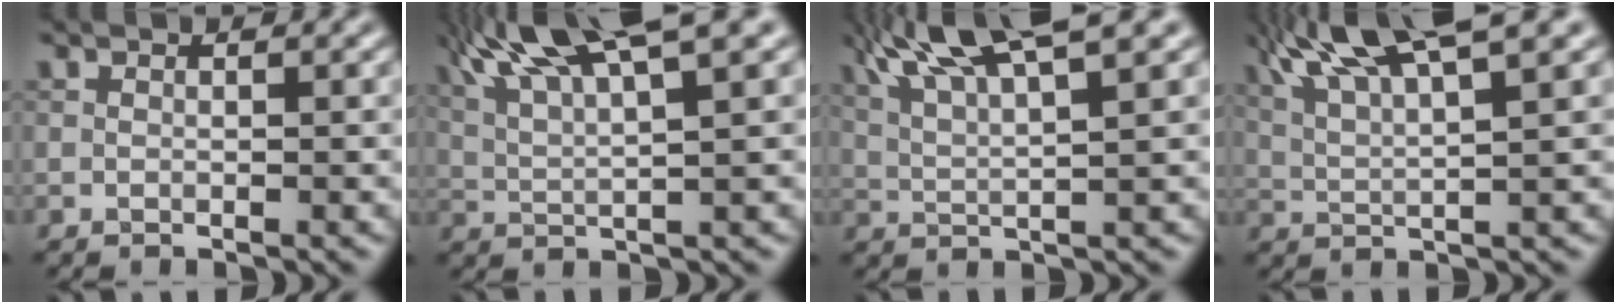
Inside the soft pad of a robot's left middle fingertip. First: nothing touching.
{"total": 11.1, "force": [6.8, 2.5, 8.3], "torque": [-0.142, 0.030, 0.102]}
{"total": 8.8, "force": [5.2, 1.8, 6.8], "torque": [-0.114, 0.023, 0.091]}
{"total": 9.7, "force": [5.9, 2.1, 7.4], "torque": [-0.125, 0.025, 0.094]}